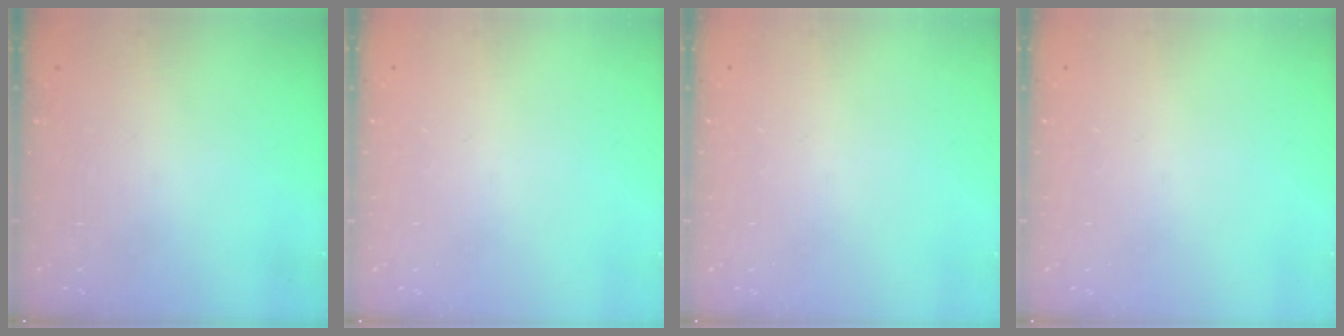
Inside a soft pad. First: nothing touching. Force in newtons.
{"total": 0.0}
{"total": 0.0}
{"total": 0.0}